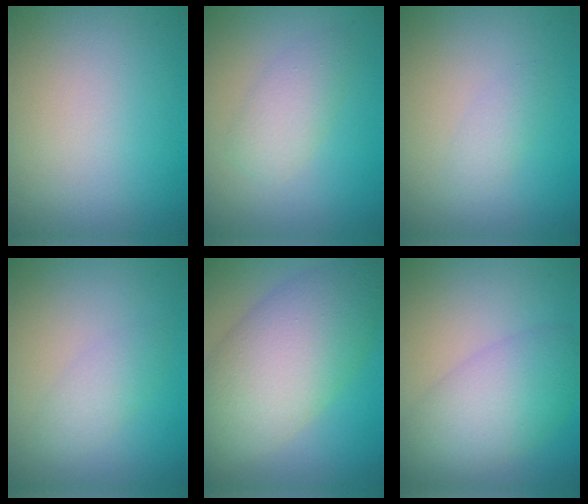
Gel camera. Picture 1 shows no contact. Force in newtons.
{"total": 2.7, "press": 2.7, "slide": 0.1}
{"total": 1.2, "press": 1.2, "slide": 0.1}
{"total": 1.9, "press": 1.9, "slide": 0.2}
{"total": 10.5, "press": 10.5, "slide": 0.1}
{"total": 5.9, "press": 5.9, "slide": 0.1}